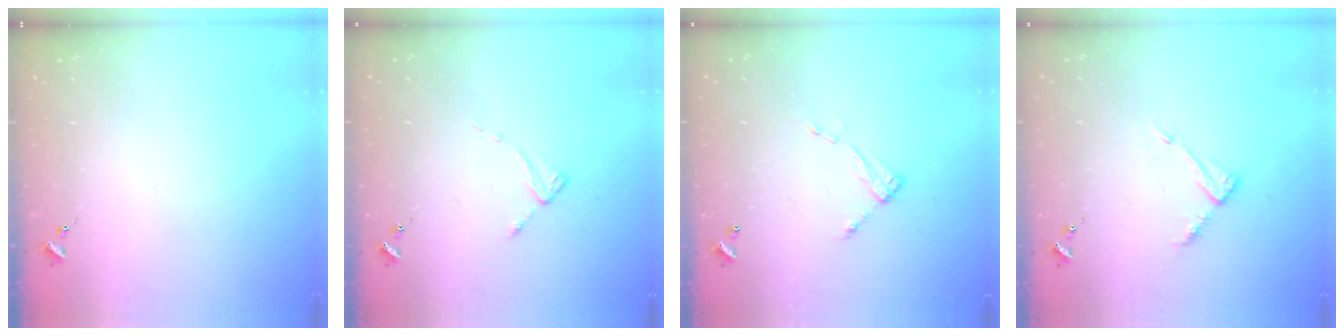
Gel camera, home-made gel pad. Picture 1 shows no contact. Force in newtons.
{"total": 2.1, "press": 2.0, "slide": 0.4}
{"total": 6.6, "press": 6.6, "slide": 0.5}
{"total": 7.4, "press": 7.4, "slide": 0.6}